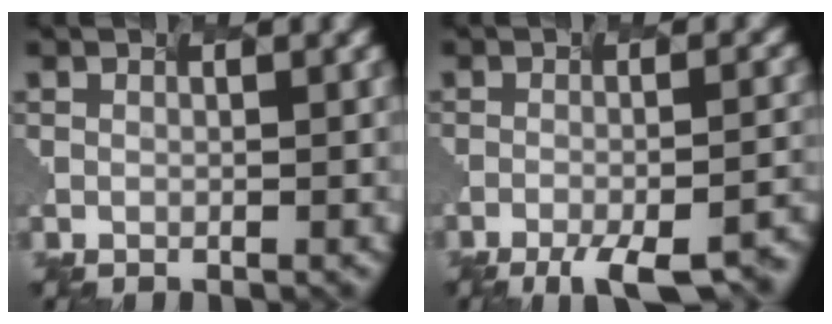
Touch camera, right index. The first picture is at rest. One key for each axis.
{"total": 8.9, "fx": -5.7, "fy": 2.3, "fz": 6.4, "tx": -0.088, "ty": -0.014, "tz": -0.067}